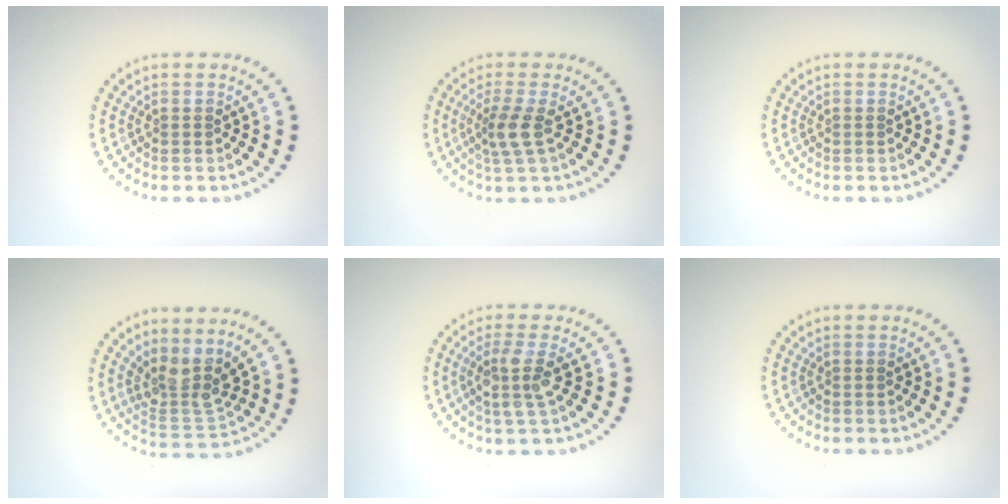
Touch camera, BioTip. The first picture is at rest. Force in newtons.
{"total": 2.4, "press": 1.8, "slide": 1.6}
{"total": 0.0}
{"total": 3.7, "press": 2.8, "slide": 2.4}
{"total": 3.0, "press": 2.3, "slide": 1.8}
{"total": 0.0}